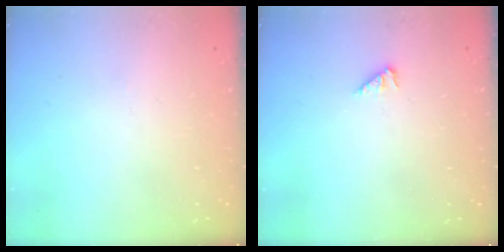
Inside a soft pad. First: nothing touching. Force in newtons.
{"total": 2.2, "press": 2.1, "slide": 0.5}